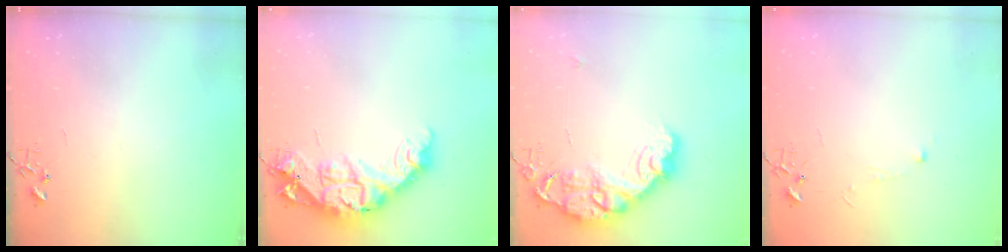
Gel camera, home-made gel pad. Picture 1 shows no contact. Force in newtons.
{"total": 21.4, "press": 21.3, "slide": 2.0}
{"total": 18.2, "press": 18.2, "slide": 1.3}
{"total": 3.9, "press": 3.8, "slide": 0.4}